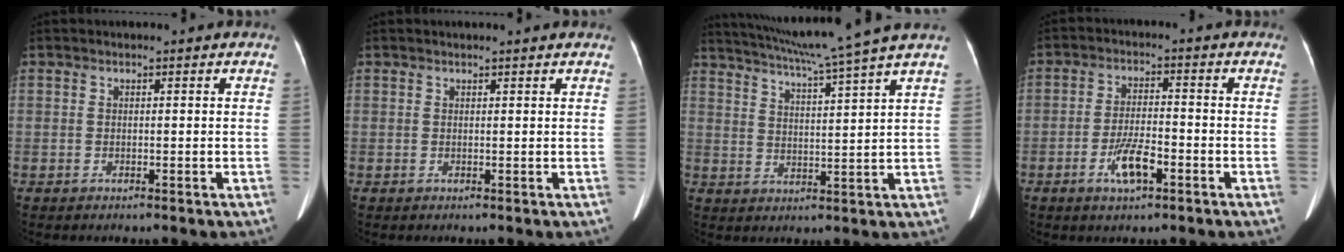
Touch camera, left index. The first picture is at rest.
{"total": 1.9, "force": [1.8, 0.0, 0.8], "torque": [-0.011, 0.014, 0.019]}
{"total": 13.5, "force": [11.4, -2.8, 6.7], "torque": [-0.119, -0.013, 0.166]}
{"total": 5.7, "force": [-2.8, 1.6, 4.7], "torque": [-0.096, 0.000, -0.051]}